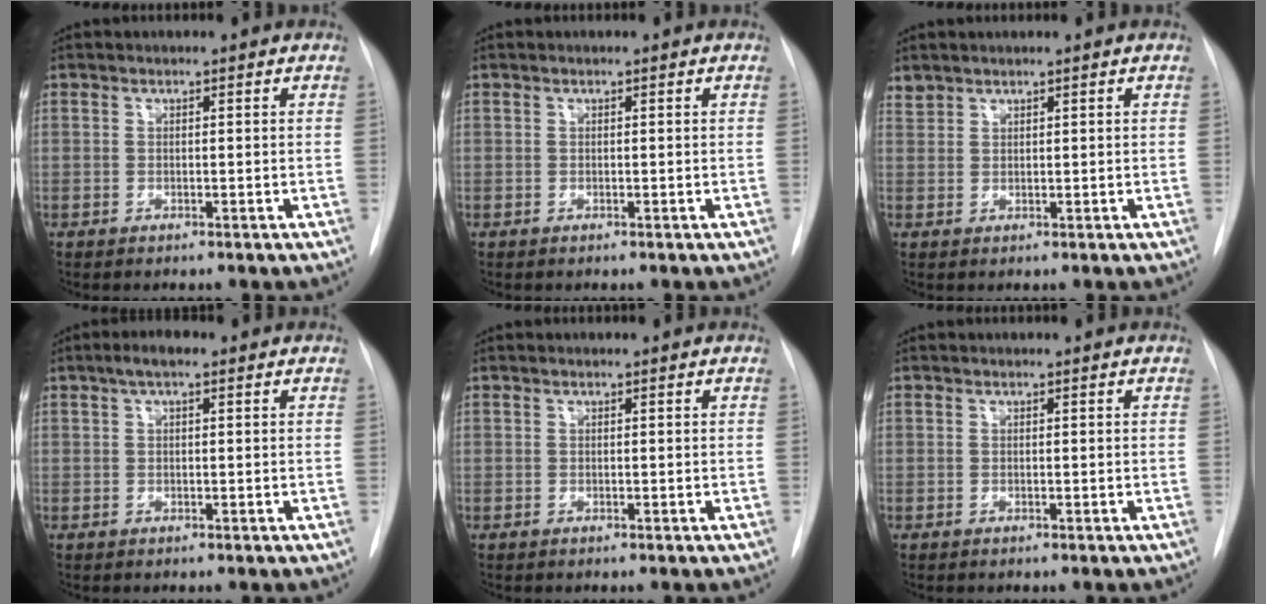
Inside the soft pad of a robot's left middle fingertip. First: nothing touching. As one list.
[{"total": 0.0}, {"total": 1.4, "force": [1.4, 0.4, -0.2], "torque": [0.003, 0.008, 0.030]}, {"total": 2.8, "force": [1.5, 0.8, 2.2], "torque": [-0.042, 0.017, 0.023]}, {"total": 0.0}, {"total": 0.0}]